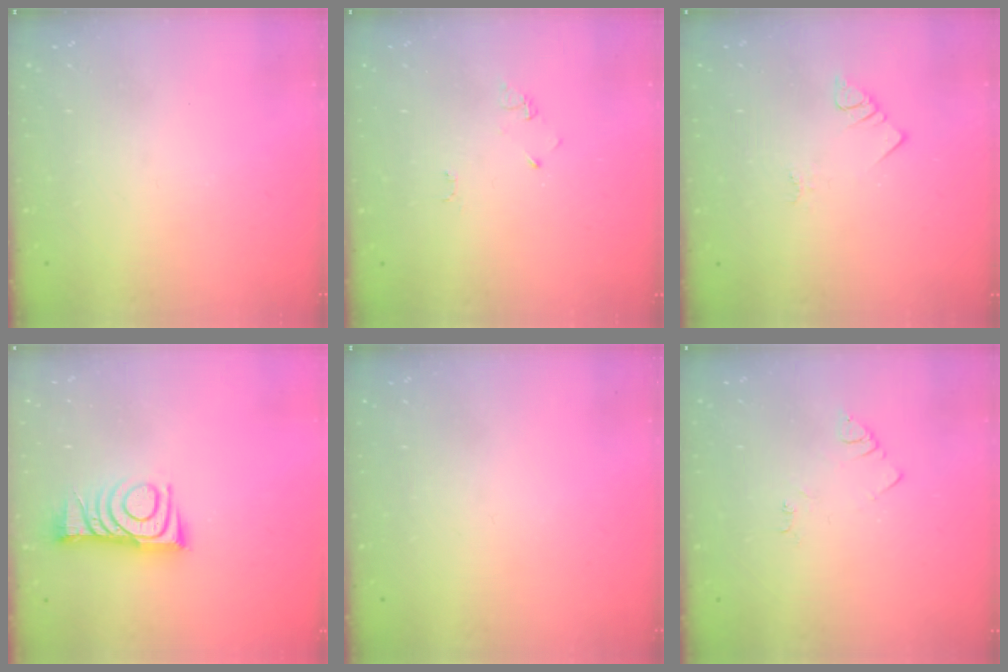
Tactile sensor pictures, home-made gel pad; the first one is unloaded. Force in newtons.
{"total": 2.6, "press": 2.6, "slide": 0.4}
{"total": 2.0, "press": 2.0, "slide": 0.4}
{"total": 9.9, "press": 9.9, "slide": 0.8}
{"total": 0.0}
{"total": 2.7, "press": 2.7, "slide": 0.4}